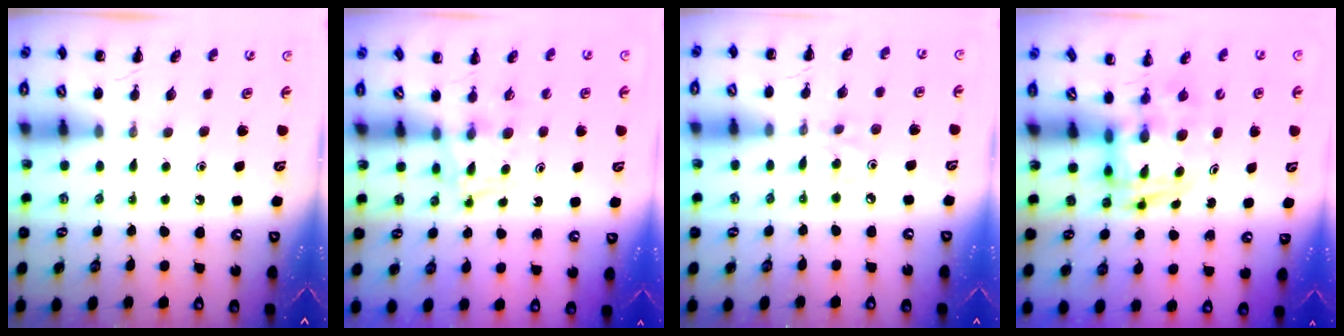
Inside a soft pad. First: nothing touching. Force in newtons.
{"total": 3.2, "press": 2.9, "slide": 1.2}
{"total": 2.4, "press": 2.2, "slide": 0.8}
{"total": 2.8, "press": 2.8, "slide": 0.5}